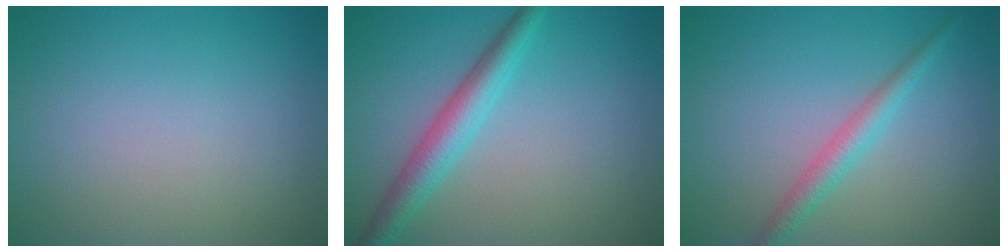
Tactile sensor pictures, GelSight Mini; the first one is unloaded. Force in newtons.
{"total": 3.6, "press": 3.6, "slide": 0.1}
{"total": 2.3, "press": 2.3, "slide": 0.1}